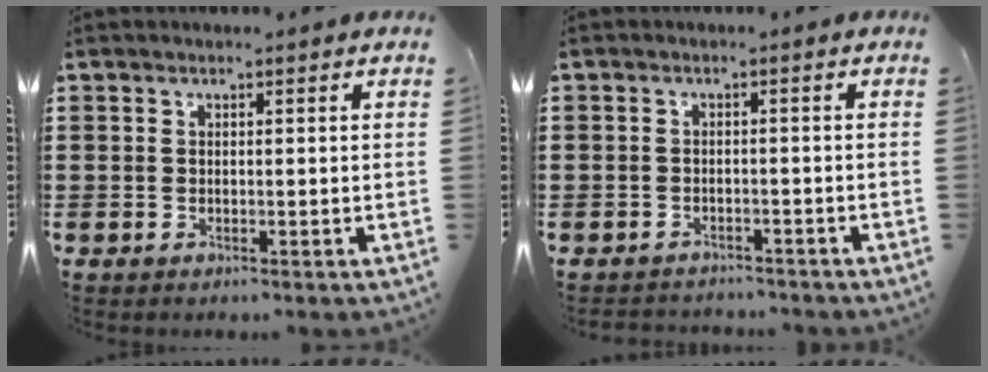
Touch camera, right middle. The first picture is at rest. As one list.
[{"total": 1.9, "force": [-1.8, 0.4, -0.4], "torque": [0.001, 0.003, -0.042]}]